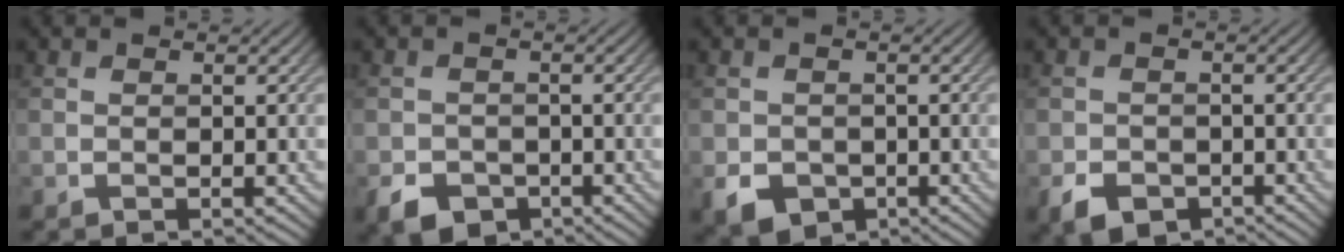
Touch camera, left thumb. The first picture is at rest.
{"total": 4.2, "force": [-2.4, 3.0, 1.7], "torque": [-0.031, -0.011, -0.048]}
{"total": 4.2, "force": [-1.7, 3.5, 1.7], "torque": [-0.040, -0.018, -0.033]}
{"total": 4.2, "force": [-2.5, 2.8, 1.9], "torque": [-0.036, -0.011, -0.049]}